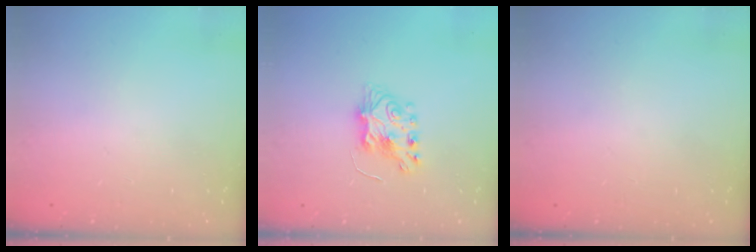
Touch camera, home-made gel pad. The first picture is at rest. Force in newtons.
{"total": 6.9, "press": 6.9, "slide": 0.4}
{"total": 0.0}